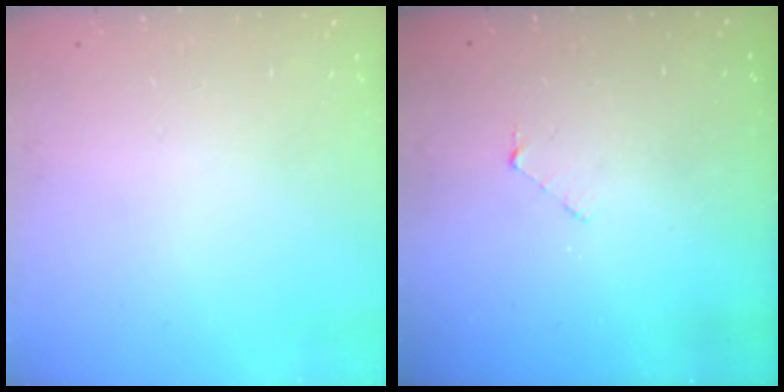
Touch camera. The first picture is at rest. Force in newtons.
{"total": 1.6, "press": 1.6, "slide": 0.1}